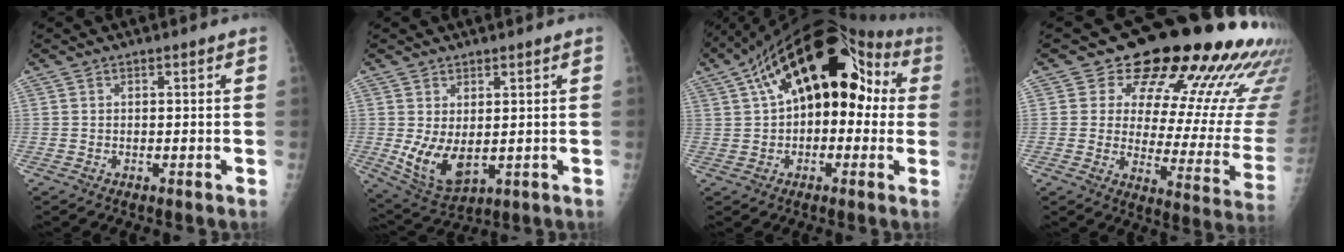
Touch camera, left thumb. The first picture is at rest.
{"total": 8.1, "force": [0.0, 4.9, 6.5], "torque": [-0.108, -0.019, 0.021]}
{"total": 21.8, "force": [4.4, 12.0, 17.6], "torque": [-0.243, 0.057, 0.058]}
{"total": 24.2, "force": [17.0, 10.5, 13.6], "torque": [-0.133, -0.094, 0.206]}